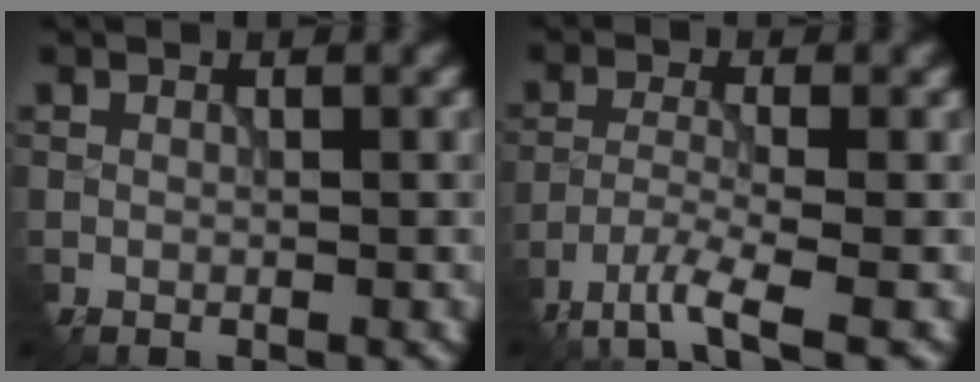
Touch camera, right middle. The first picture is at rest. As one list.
[{"total": 5.0, "force": [-4.0, 0.8, 2.9], "torque": [-0.064, -0.009, -0.078]}]